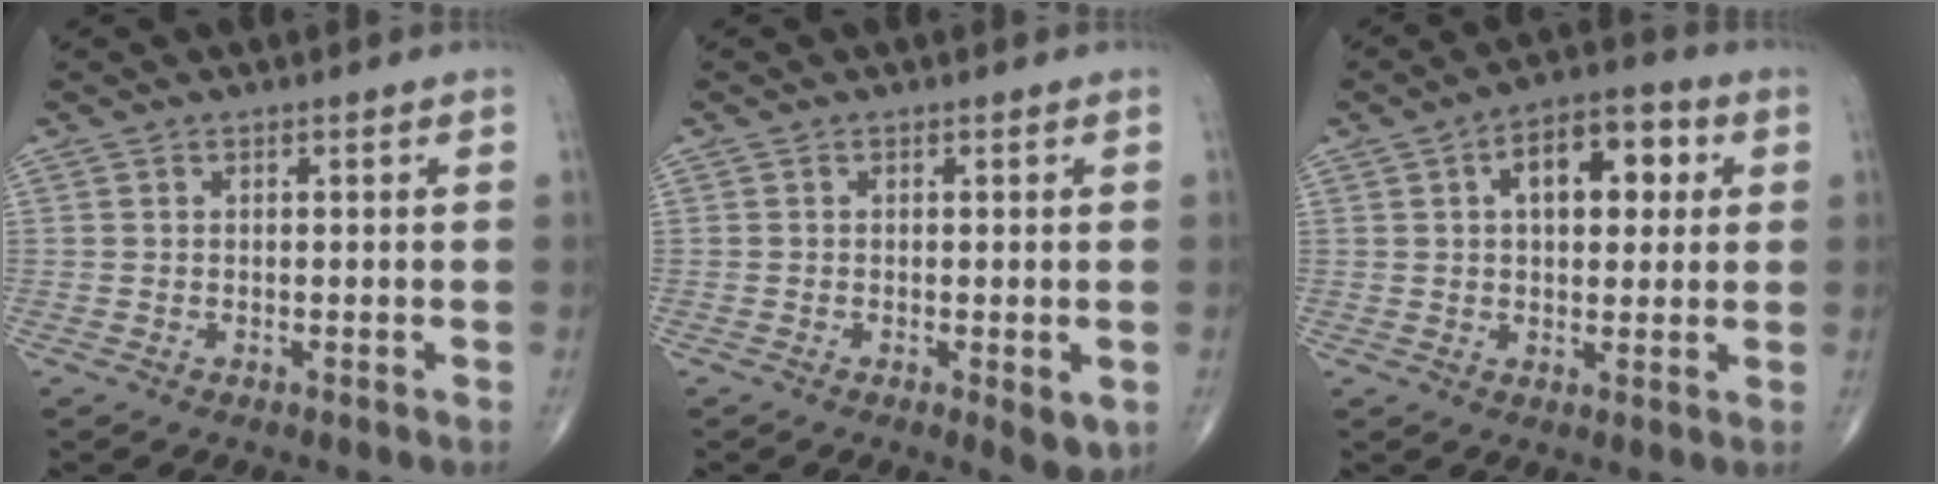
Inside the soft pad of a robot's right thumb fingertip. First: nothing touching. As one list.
[{"total": 3.2, "force": [-0.8, 1.1, 2.9], "torque": [-0.041, -0.010, -0.012]}, {"total": 11.4, "force": [3.0, 6.3, 9.0], "torque": [-0.101, 0.017, 0.039]}]